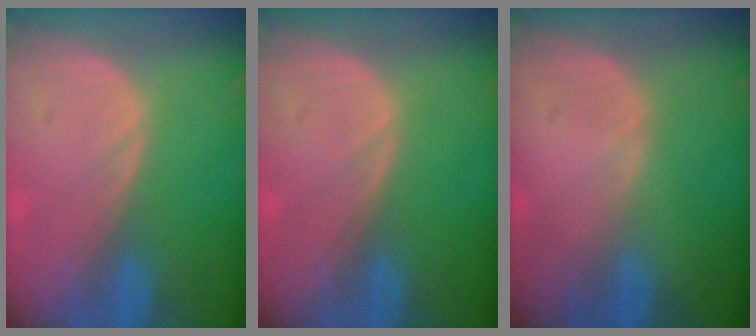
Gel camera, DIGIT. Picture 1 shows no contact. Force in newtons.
{"total": 0.0}
{"total": 0.0}